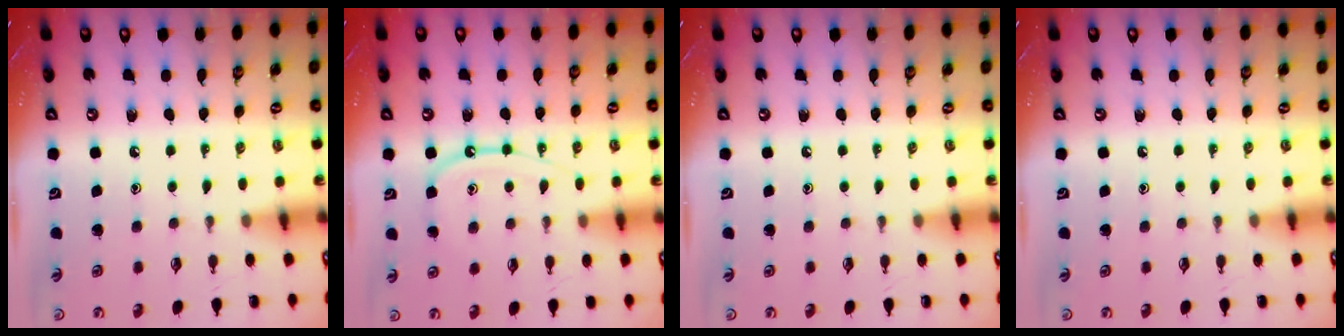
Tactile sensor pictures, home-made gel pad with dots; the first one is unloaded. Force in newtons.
{"total": 9.2, "press": 9.2, "slide": 0.9}
{"total": 0.0}
{"total": 0.0}